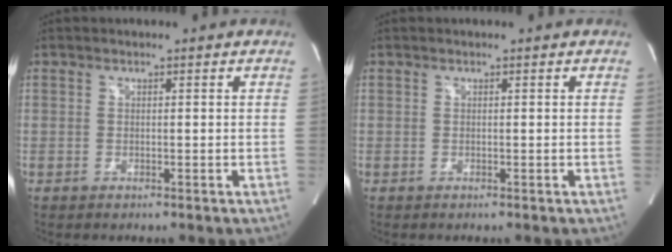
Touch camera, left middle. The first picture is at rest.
{"total": 0.0}